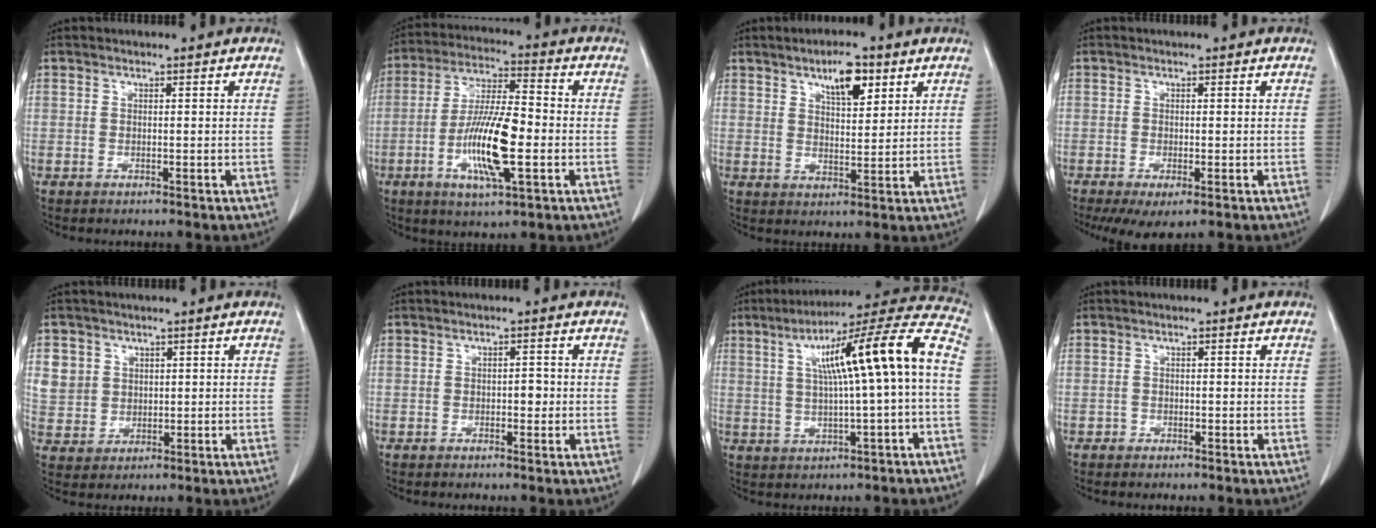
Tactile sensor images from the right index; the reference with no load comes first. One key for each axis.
{"total": 13.0, "fx": -3.1, "fy": 2.5, "fz": 12.4, "tx": -0.238, "ty": -0.003, "tz": -0.055}
{"total": 6.6, "fx": 3.8, "fy": 2.2, "fz": 4.9, "tx": -0.082, "ty": 0.002, "tz": 0.061}
{"total": 5.1, "fx": -2.9, "fy": 1.5, "fz": 3.9, "tx": -0.061, "ty": -0.016, "tz": -0.045}
{"total": 6.3, "fx": 2.3, "fy": 5.8, "fz": 1.0, "tx": -0.022, "ty": 0.013, "tz": 0.059}
{"total": 2.0, "fx": -0.4, "fy": 0.8, "fz": 1.8, "tx": -0.022, "ty": 0.006, "tz": -0.006}
{"total": 15.9, "fx": 1.5, "fy": 0.5, "fz": 15.8, "tx": -0.237, "ty": 0.039, "tz": 0.024}
{"total": 0.8, "fx": -0.5, "fy": 0.6, "fz": -0.1, "tx": -0.001, "ty": 0.004, "tz": -0.011}